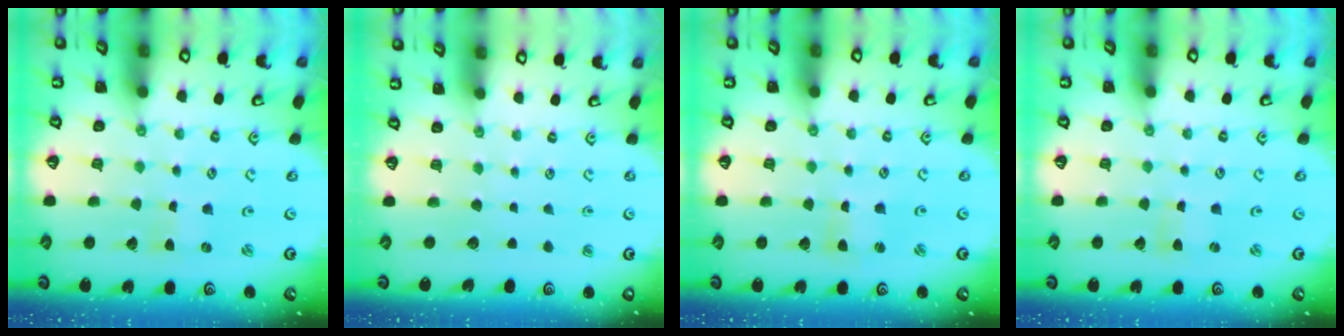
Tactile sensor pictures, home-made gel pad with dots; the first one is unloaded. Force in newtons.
{"total": 0.0}
{"total": 1.7, "press": 1.6, "slide": 0.4}
{"total": 0.6, "press": 0.6, "slide": 0.1}